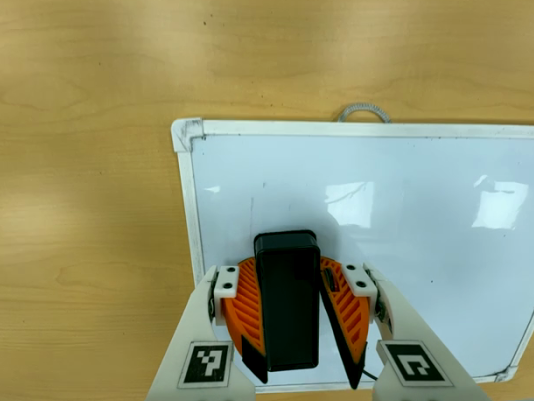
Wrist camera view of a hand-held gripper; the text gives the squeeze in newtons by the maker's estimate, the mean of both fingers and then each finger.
{"total": 14.1, "left": 16.5, "right": 11.7}